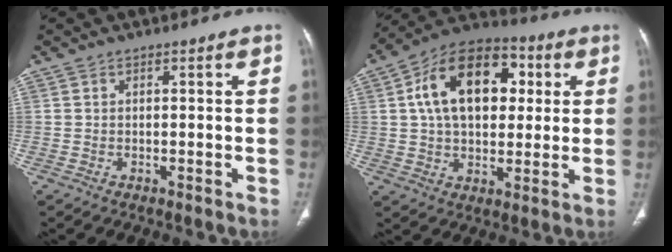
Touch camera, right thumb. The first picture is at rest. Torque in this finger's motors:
{"motor_torque": [0.92, 4.09, 1.42, -0.06, 0.25]}